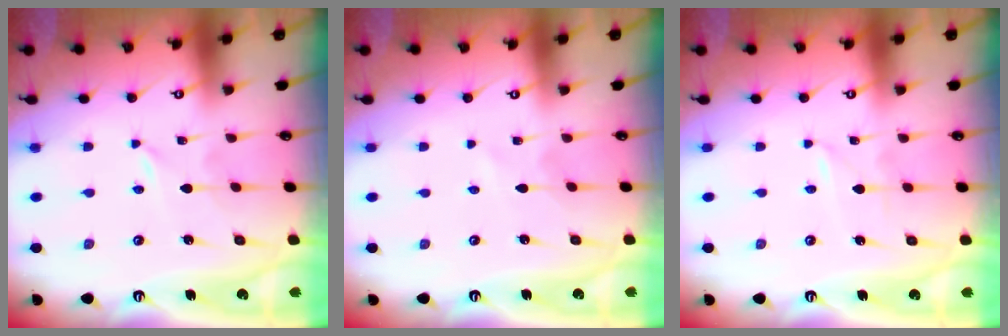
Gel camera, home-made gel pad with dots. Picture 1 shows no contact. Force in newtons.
{"total": 0.5, "press": 0.5, "slide": 0.1}
{"total": 0.6, "press": 0.6, "slide": 0.0}